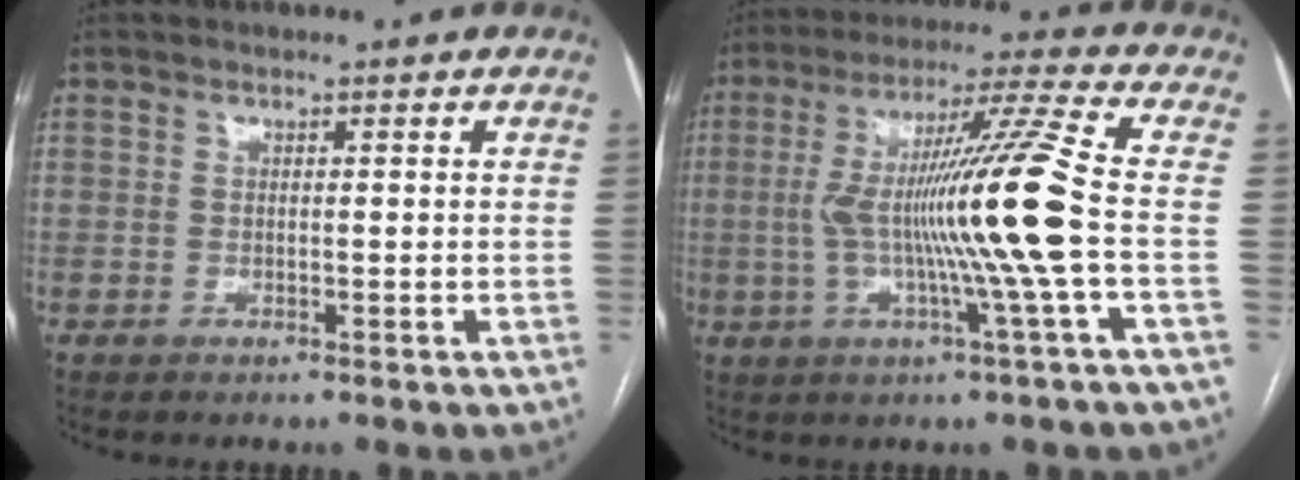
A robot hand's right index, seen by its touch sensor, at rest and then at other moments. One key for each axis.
{"total": 15.9, "fx": -1.4, "fy": -2.5, "fz": 15.6, "tx": -0.282, "ty": -0.005, "tz": -0.033}